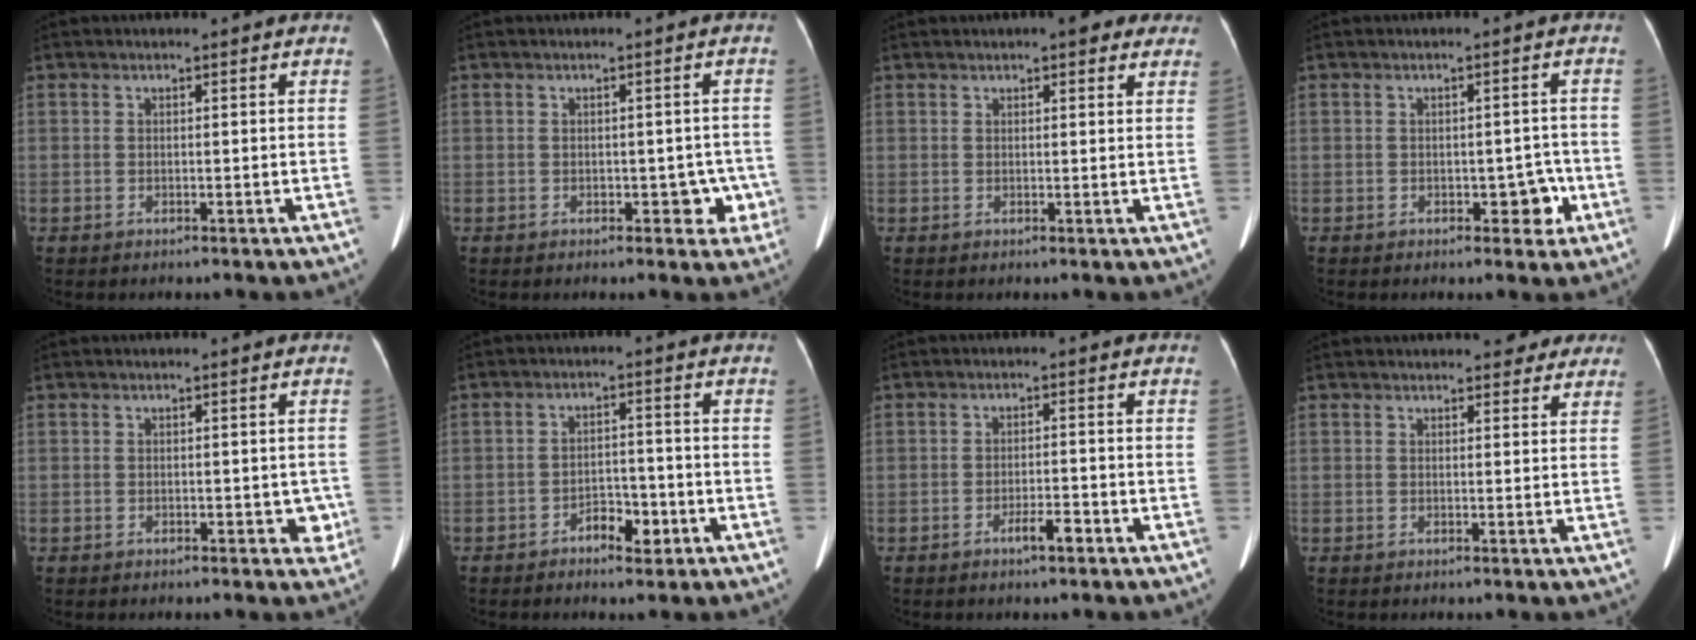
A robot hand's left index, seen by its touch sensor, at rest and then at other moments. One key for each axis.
{"total": 3.4, "fx": -1.0, "fy": 2.5, "fz": 2.1, "tx": -0.011, "ty": 0.018, "tz": -0.006}
{"total": 4.6, "fx": 3.4, "fy": 1.4, "fz": 2.7, "tx": -0.024, "ty": 0.016, "tz": 0.036}
{"total": 3.4, "fx": -1.3, "fy": 2.0, "fz": 2.4, "tx": -0.020, "ty": 0.013, "tz": -0.013}
{"total": 2.1, "fx": -0.5, "fy": 1.5, "fz": 1.4, "tx": -0.002, "ty": 0.008, "tz": -0.005}
{"total": 4.2, "fx": -2.4, "fy": 2.0, "fz": 2.7, "tx": -0.041, "ty": 0.010, "tz": -0.036}
{"total": 2.9, "fx": -1.8, "fy": 0.5, "fz": 2.2, "tx": -0.037, "ty": 0.001, "tz": -0.030}
{"total": 8.1, "fx": 7.1, "fy": 2.6, "fz": 3.0, "tx": -0.025, "ty": 0.015, "tz": 0.080}